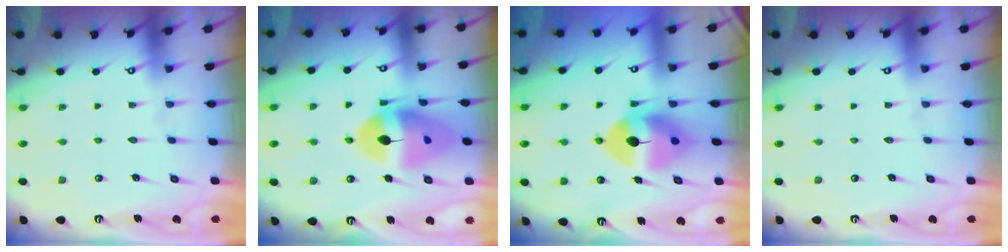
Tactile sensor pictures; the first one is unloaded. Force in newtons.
{"total": 16.1, "press": 16.0, "slide": 1.7}
{"total": 11.5, "press": 11.3, "slide": 2.1}
{"total": 0.0}